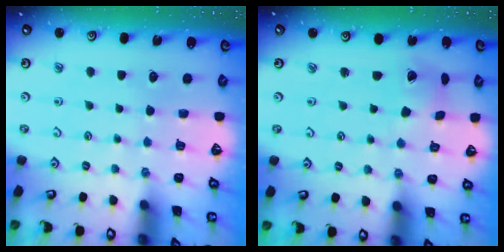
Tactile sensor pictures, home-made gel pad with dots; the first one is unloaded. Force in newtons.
{"total": 2.1, "press": 2.0, "slide": 0.3}